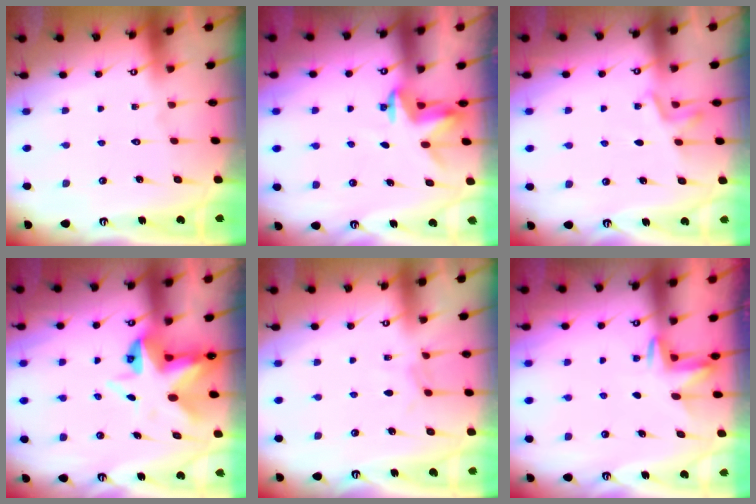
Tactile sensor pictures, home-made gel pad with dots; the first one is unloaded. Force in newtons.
{"total": 3.2, "press": 3.2, "slide": 0.3}
{"total": 4.3, "press": 4.0, "slide": 1.6}
{"total": 6.5, "press": 6.4, "slide": 0.8}
{"total": 4.1, "press": 4.0, "slide": 0.5}
{"total": 2.6, "press": 2.6, "slide": 0.4}